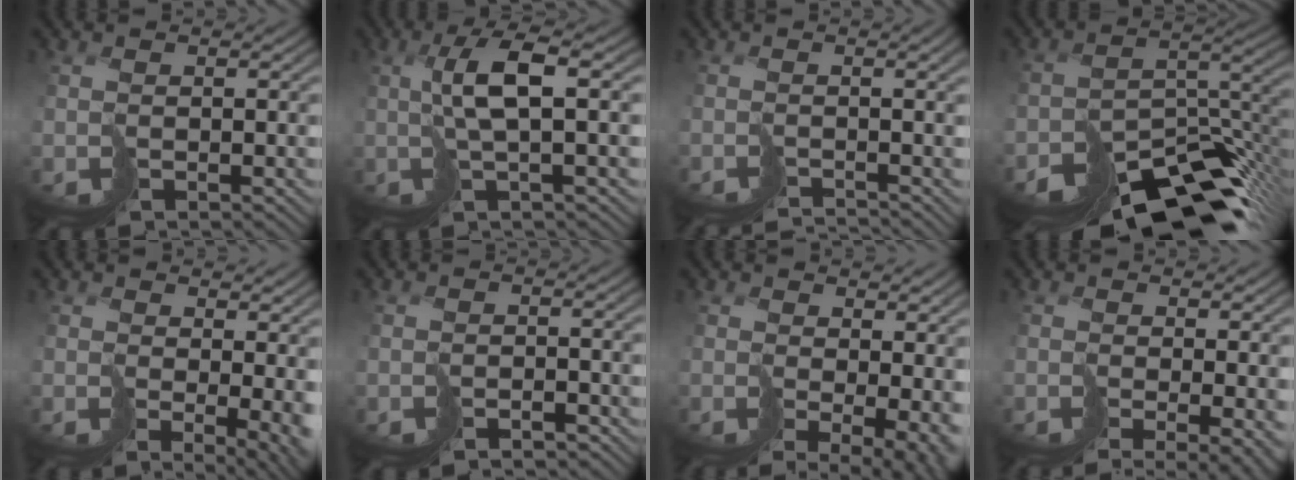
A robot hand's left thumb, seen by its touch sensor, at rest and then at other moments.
{"total": 4.7, "force": [1.9, 0.1, 4.3], "torque": [-0.075, 0.020, 0.037]}
{"total": 2.9, "force": [-2.6, -0.7, 1.1], "torque": [-0.005, -0.004, -0.043]}
{"total": 15.0, "force": [-12.5, 4.9, 6.8], "torque": [-0.113, -0.026, -0.166]}
{"total": 6.3, "force": [1.0, 2.5, 5.7], "torque": [-0.095, -0.020, 0.039]}
{"total": 2.1, "force": [-2.0, 0.3, -0.1], "torque": [0.013, -0.002, -0.034]}
{"total": 8.3, "force": [-0.2, 4.0, 7.2], "torque": [-0.134, -0.036, 0.036]}
{"total": 7.7, "force": [-3.1, 2.4, 6.6], "torque": [-0.105, -0.033, -0.012]}